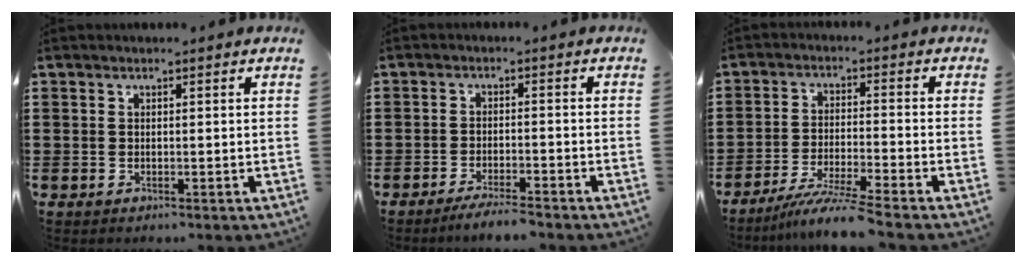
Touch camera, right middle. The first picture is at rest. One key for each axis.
{"total": 3.4, "fx": -3.2, "fy": -0.1, "fz": 1.2, "tx": -0.020, "ty": -0.001, "tz": -0.061}
{"total": 6.6, "fx": -5.7, "fy": -0.5, "fz": 3.3, "tx": -0.071, "ty": -0.024, "tz": -0.108}